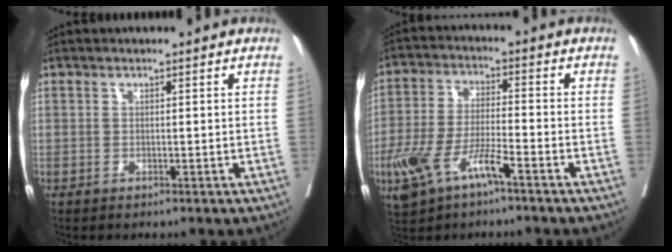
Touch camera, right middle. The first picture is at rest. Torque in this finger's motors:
{"motor_torque": [0.89, -0.95, 0.22, 0.07]}